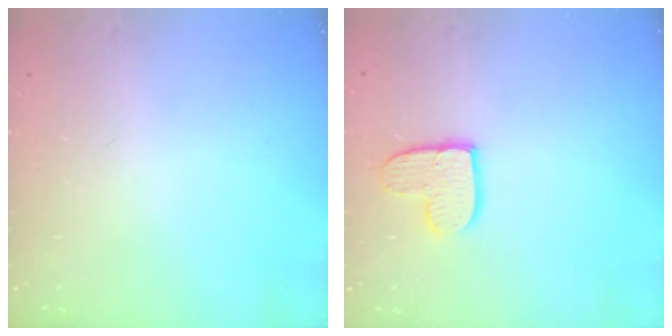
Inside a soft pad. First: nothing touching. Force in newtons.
{"total": 9.4, "press": 9.3, "slide": 0.7}